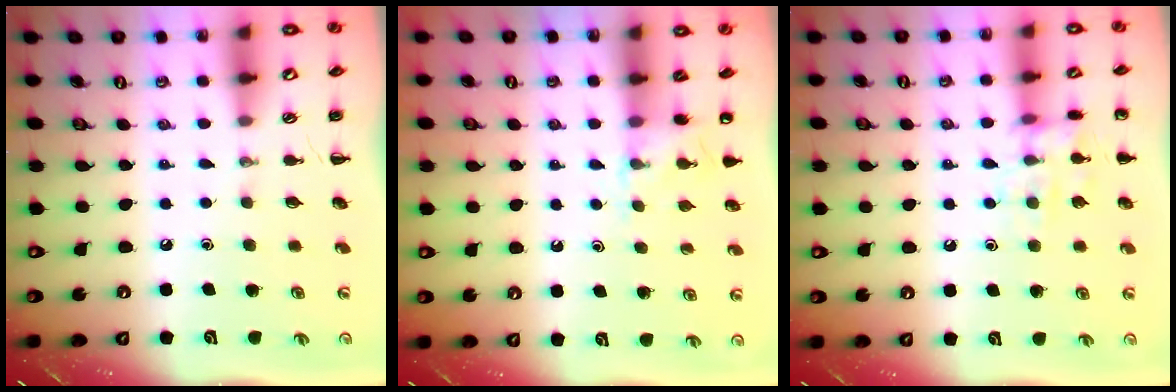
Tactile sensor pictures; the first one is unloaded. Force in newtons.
{"total": 6.1, "press": 5.9, "slide": 1.6}
{"total": 10.3, "press": 10.3, "slide": 1.2}